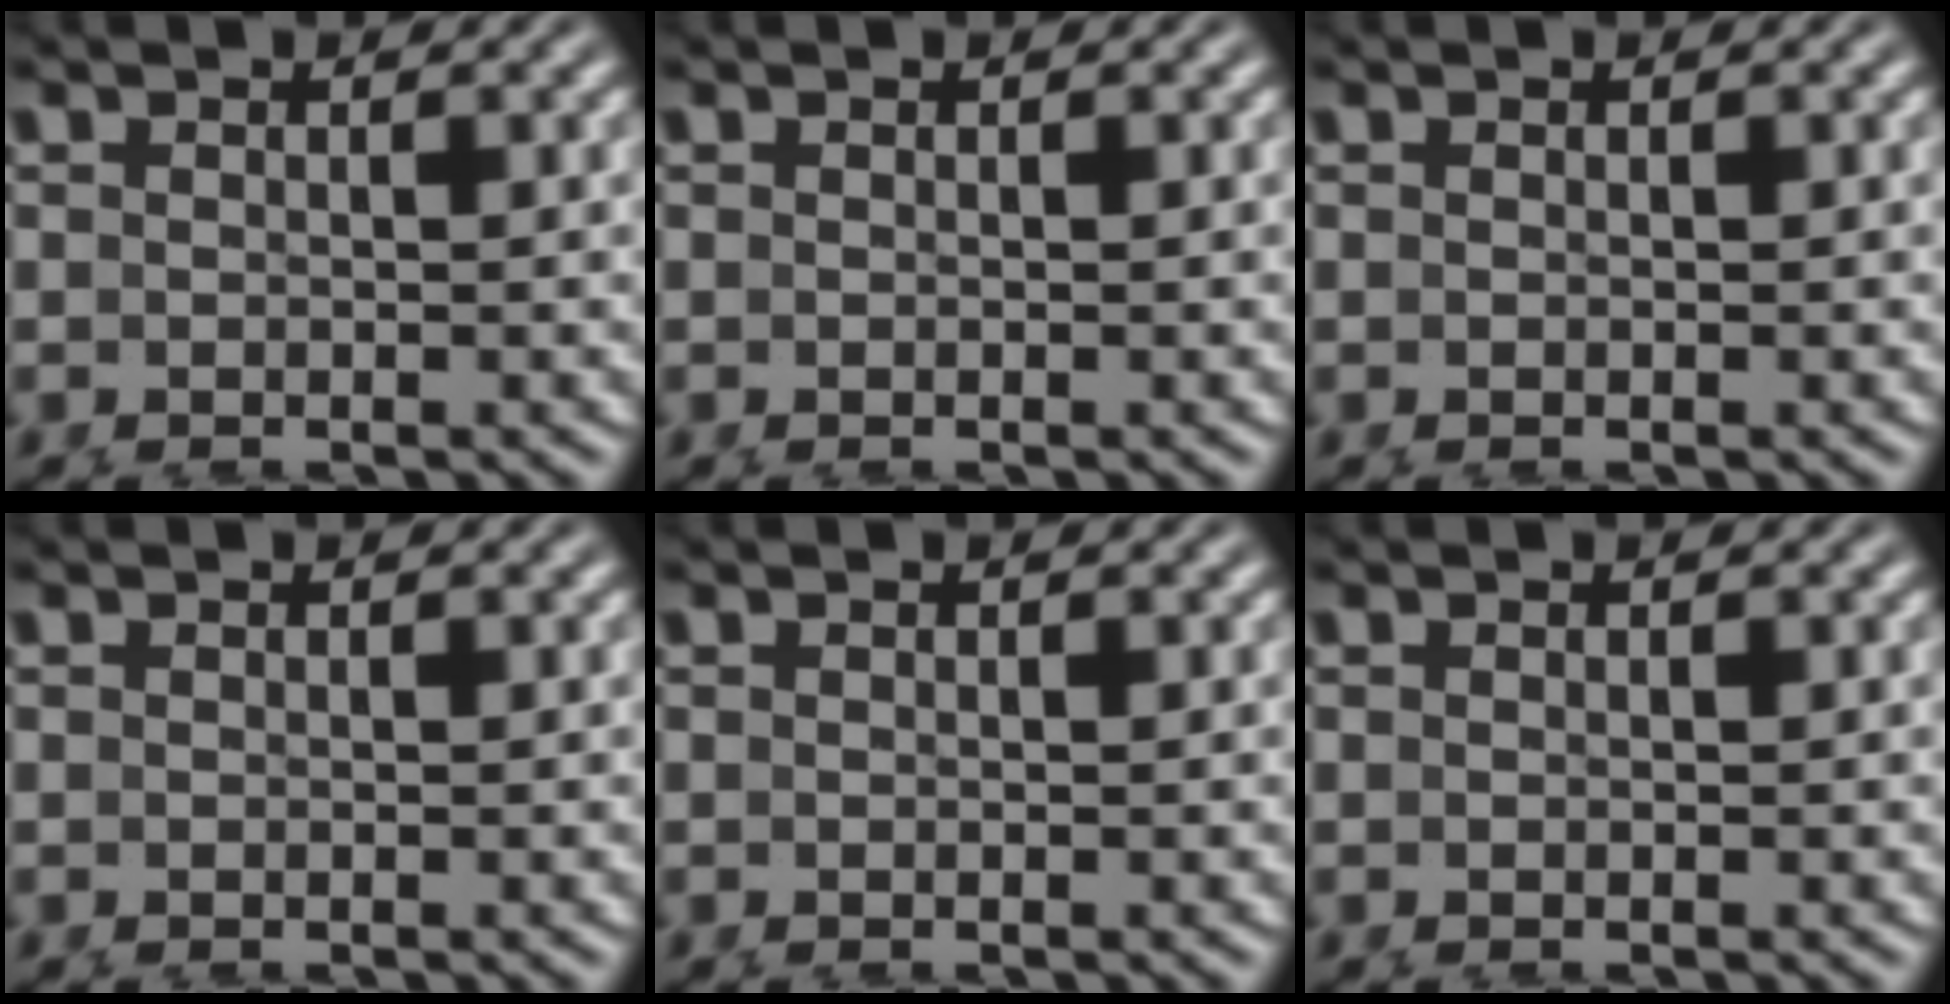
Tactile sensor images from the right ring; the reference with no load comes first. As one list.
[{"total": 0.0}, {"total": 0.0}, {"total": 0.0}, {"total": 0.0}, {"total": 0.0}]